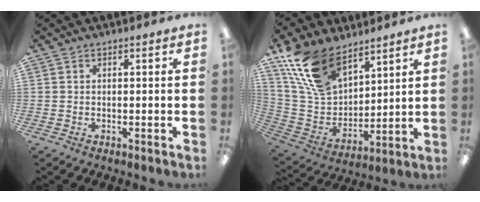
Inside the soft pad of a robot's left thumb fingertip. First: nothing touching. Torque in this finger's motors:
{"motor_torque": [2.43, 1.90, 1.76, -1.01, 0.20]}